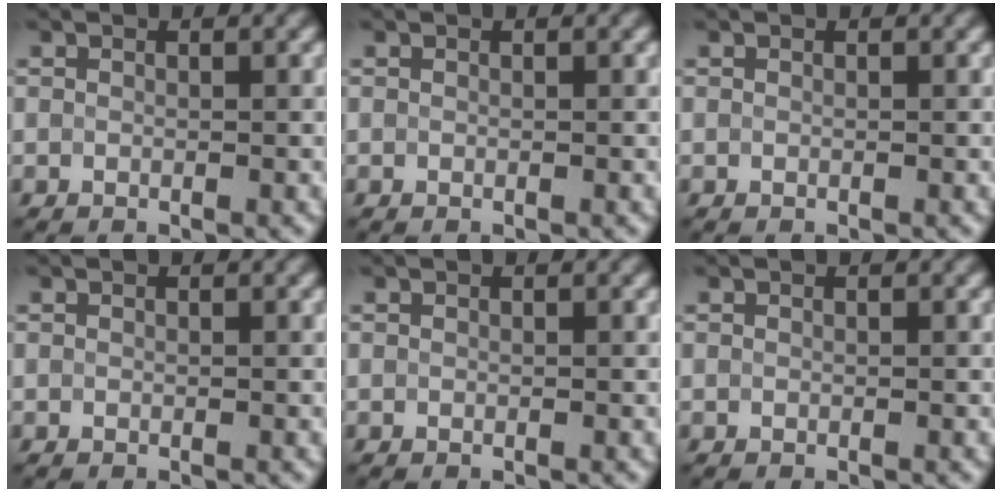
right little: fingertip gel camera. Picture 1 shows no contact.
{"total": 0.0}
{"total": 0.0}
{"total": 0.0}
{"total": 0.0}
{"total": 0.0}